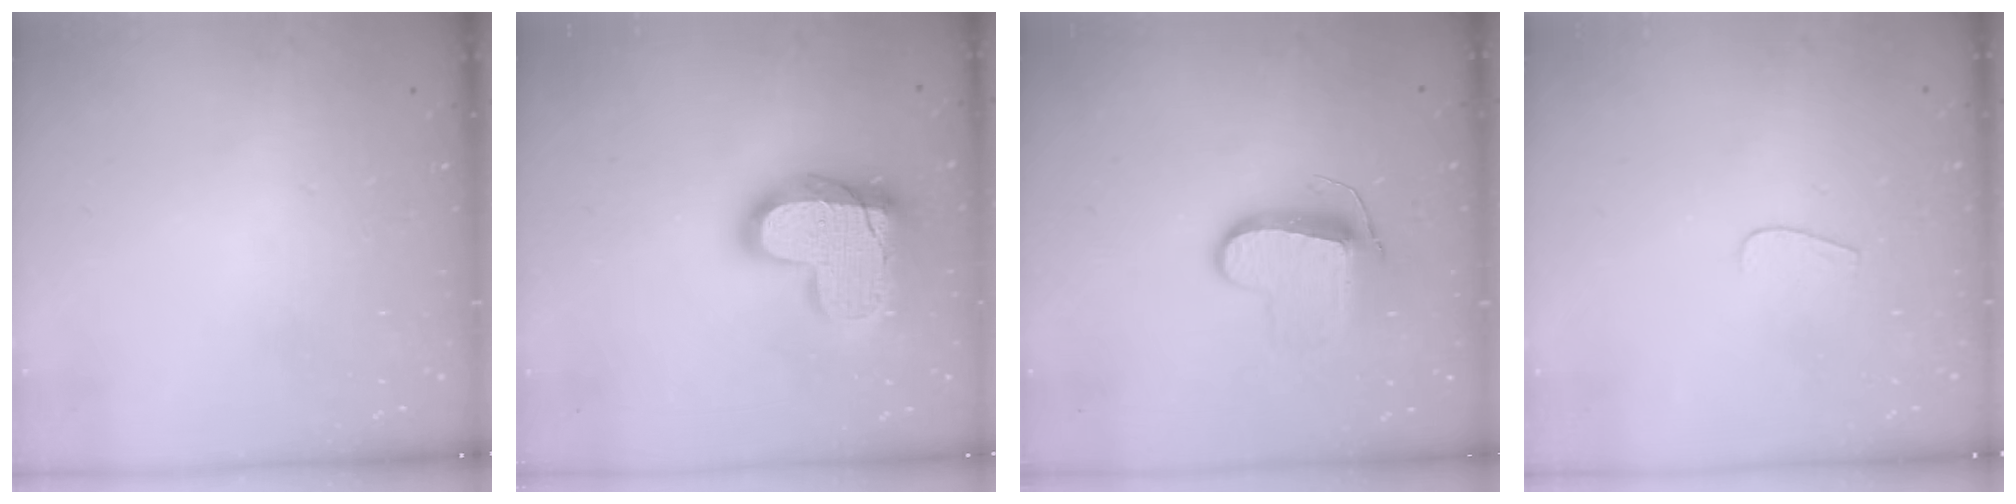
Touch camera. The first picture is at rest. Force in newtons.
{"total": 19.3, "press": 19.2, "slide": 1.5}
{"total": 10.0, "press": 10.0, "slide": 0.5}
{"total": 3.7, "press": 3.7, "slide": 0.3}